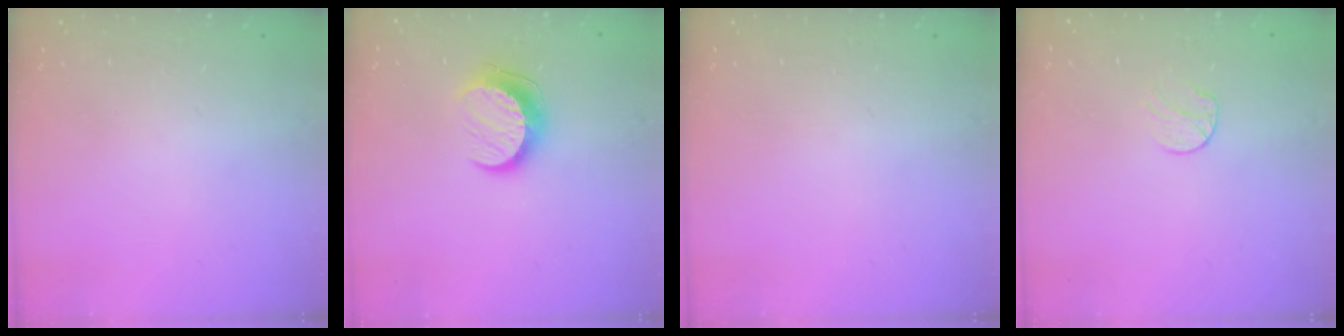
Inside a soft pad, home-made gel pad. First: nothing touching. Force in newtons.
{"total": 10.3, "press": 10.3, "slide": 0.3}
{"total": 0.0}
{"total": 5.7, "press": 5.6, "slide": 0.6}